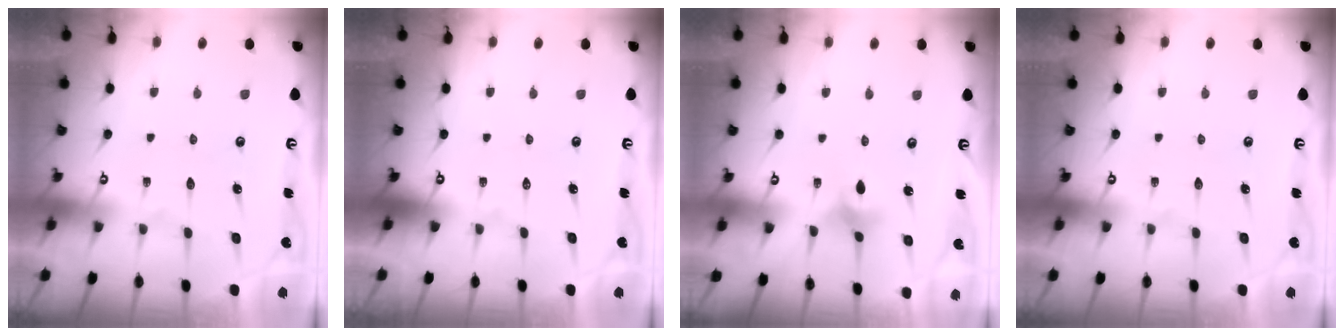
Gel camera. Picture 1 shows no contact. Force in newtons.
{"total": 0.0}
{"total": 4.4, "press": 4.4, "slide": 0.4}
{"total": 0.0}